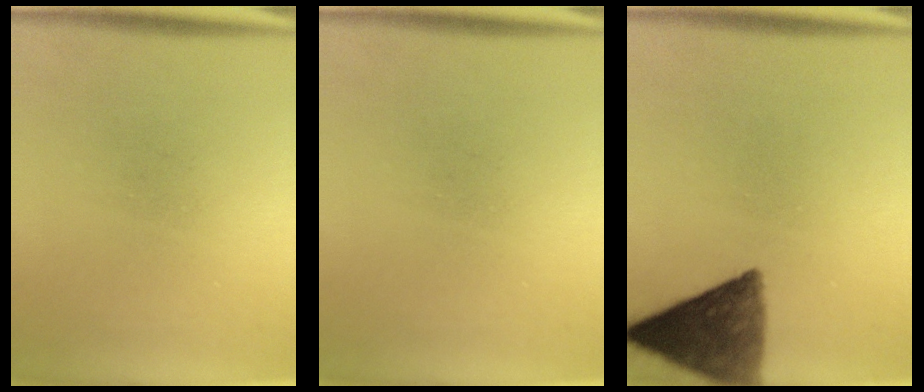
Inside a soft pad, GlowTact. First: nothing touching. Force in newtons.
{"total": 0.0}
{"total": 10.7}